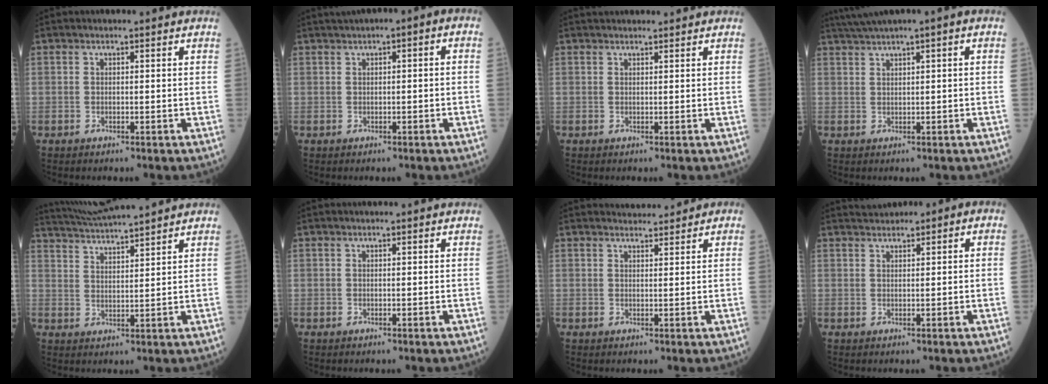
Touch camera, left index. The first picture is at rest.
{"total": 3.0, "force": [0.7, 1.0, 2.8], "torque": [-0.045, 0.022, 0.009]}
{"total": 3.7, "force": [3.5, 0.6, 1.1], "torque": [-0.010, 0.031, 0.050]}
{"total": 4.2, "force": [2.6, -0.3, 3.2], "torque": [-0.066, 0.019, 0.053]}
{"total": 10.0, "force": [9.4, -0.8, 3.4], "torque": [-0.071, 0.026, 0.157]}
{"total": 0.0}
{"total": 2.4, "force": [2.3, 0.5, 0.2], "torque": [-0.004, 0.014, 0.038]}
{"total": 2.0, "force": [1.2, 1.0, 1.3], "torque": [-0.030, 0.027, 0.027]}